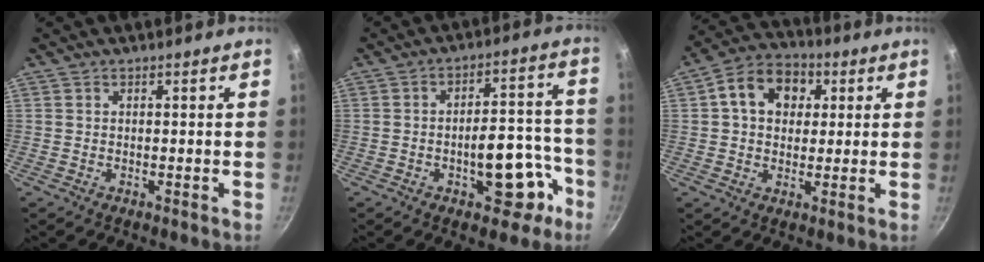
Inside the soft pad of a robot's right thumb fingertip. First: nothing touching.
{"total": 12.7, "force": [-5.4, 6.4, 9.6], "torque": [-0.073, 0.057, -0.066]}
{"total": 11.3, "force": [2.9, 8.6, 6.6], "torque": [-0.081, 0.016, 0.030]}